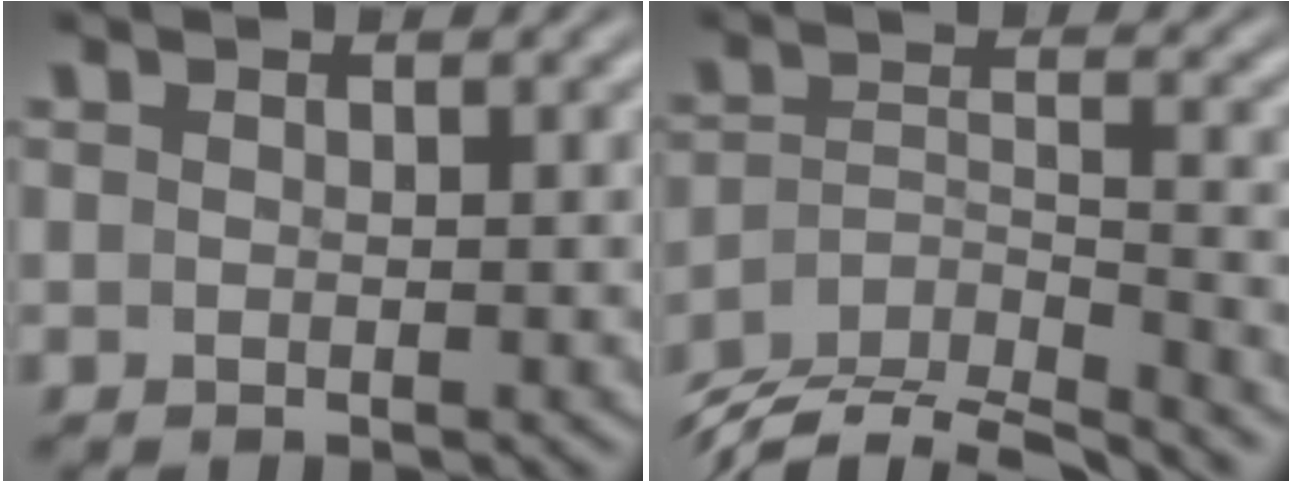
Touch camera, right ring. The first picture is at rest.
{"total": 8.6, "force": [-5.2, 4.8, 5.0], "torque": [-0.097, -0.037, -0.075]}